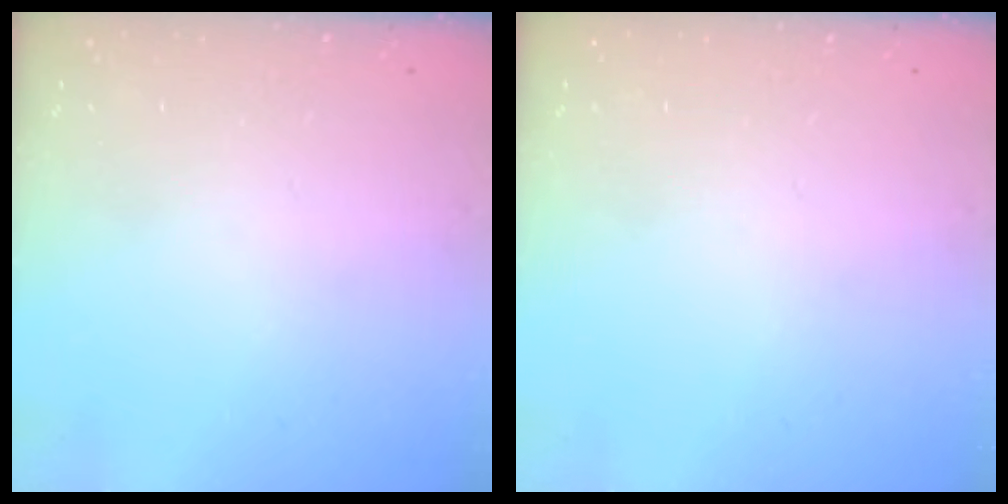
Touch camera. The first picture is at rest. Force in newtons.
{"total": 0.0}